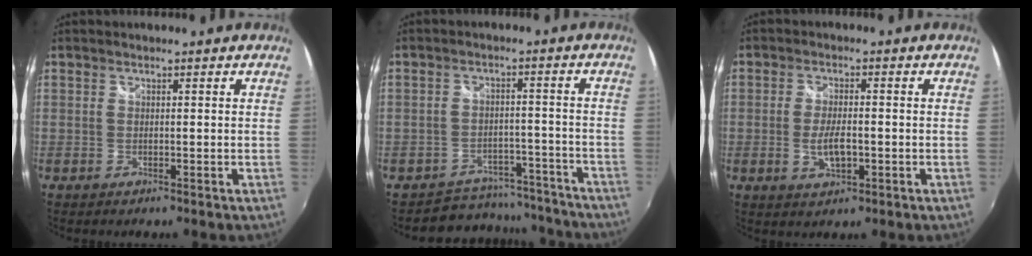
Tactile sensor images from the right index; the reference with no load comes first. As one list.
[{"total": 12.1, "force": [-10.6, 5.6, 0.6], "torque": [-0.012, 0.048, -0.130]}, {"total": 5.0, "force": [-1.2, 2.0, 4.4], "torque": [-0.089, -0.002, -0.018]}]